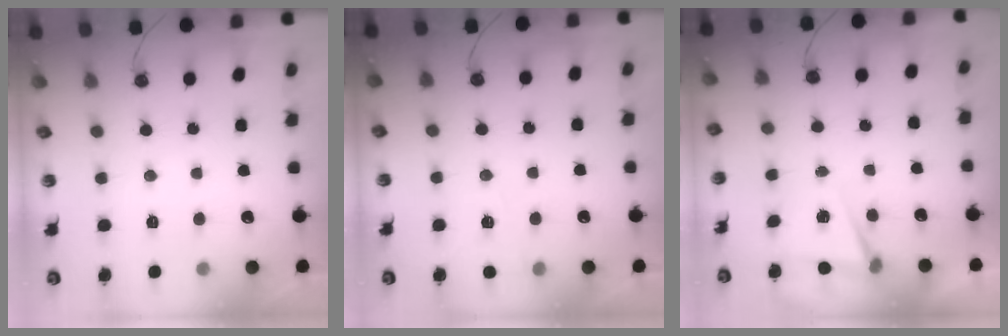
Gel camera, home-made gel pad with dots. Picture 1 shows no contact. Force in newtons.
{"total": 4.7, "press": 3.0, "slide": 3.6}
{"total": 5.1, "press": 2.5, "slide": 4.5}